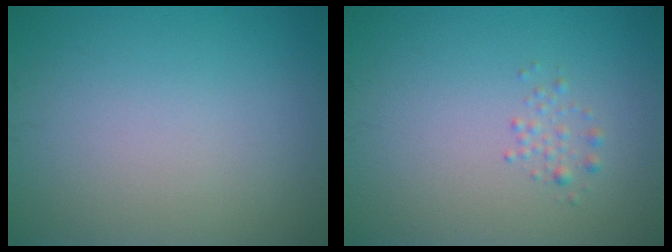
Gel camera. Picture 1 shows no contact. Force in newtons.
{"total": 1.0, "press": 1.0, "slide": 0.0}